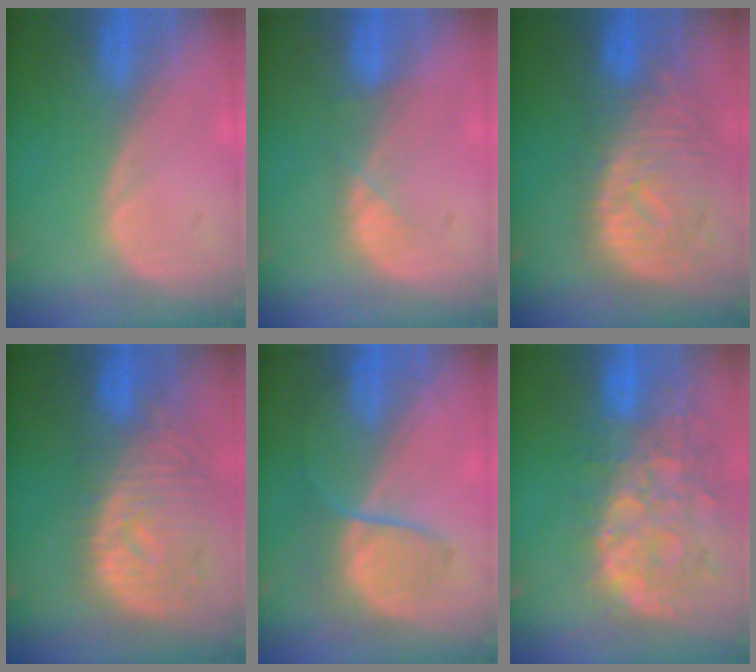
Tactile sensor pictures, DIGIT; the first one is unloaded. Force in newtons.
{"total": 2.3, "press": 2.2, "slide": 0.7}
{"total": 10.8, "press": 9.6, "slide": 5.0}
{"total": 11.3, "press": 9.9, "slide": 5.6}
{"total": 6.6, "press": 6.2, "slide": 2.3}
{"total": 13.8, "press": 11.1, "slide": 8.1}